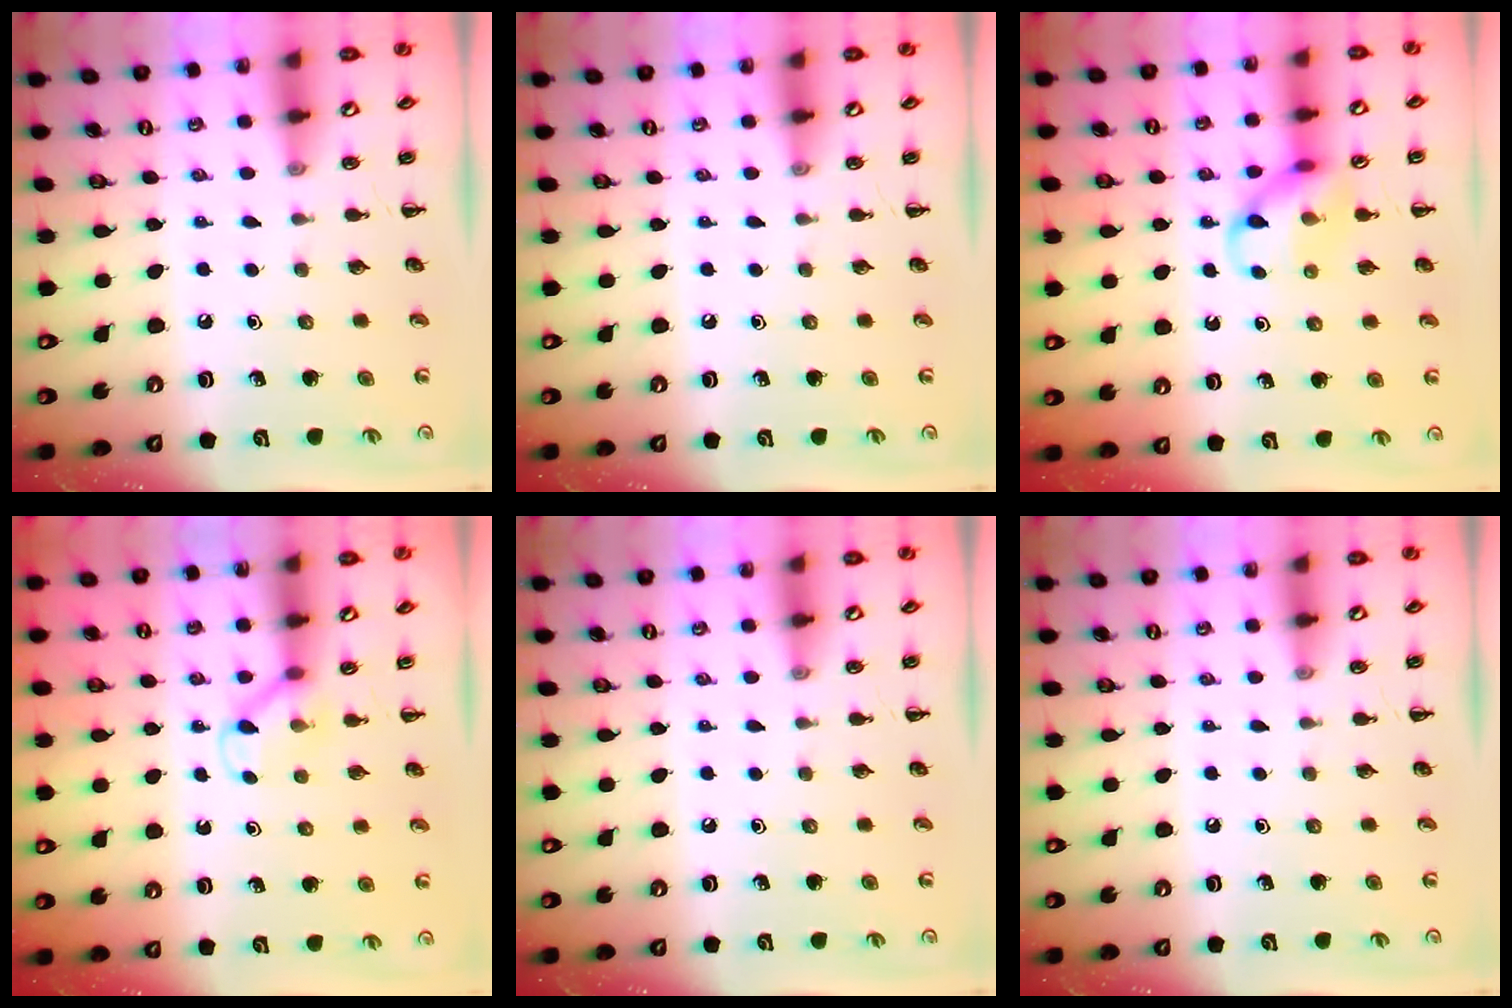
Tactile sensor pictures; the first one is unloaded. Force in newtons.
{"total": 0.0}
{"total": 10.6, "press": 10.5, "slide": 1.1}
{"total": 5.0, "press": 4.7, "slide": 1.7}
{"total": 0.0}
{"total": 0.0}